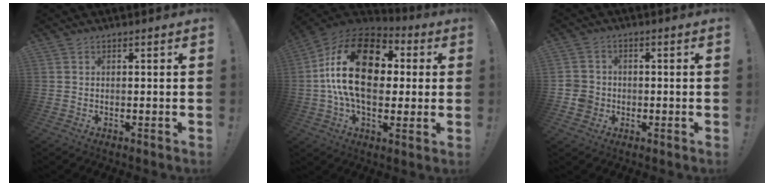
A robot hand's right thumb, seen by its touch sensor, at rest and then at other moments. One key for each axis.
{"total": 23.5, "fx": 3.3, "fy": 13.9, "fz": 18.6, "tx": -0.332, "ty": 0.004, "tz": 0.053}
{"total": 6.1, "fx": -1.6, "fy": 5.5, "fz": 2.2, "tx": -0.045, "ty": 0.014, "tz": -0.031}